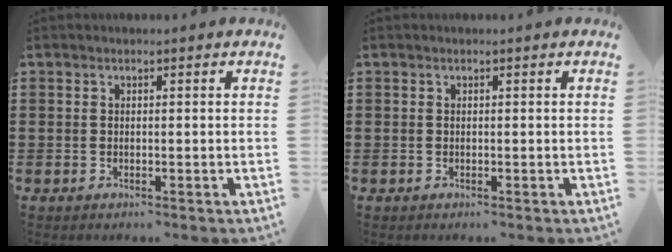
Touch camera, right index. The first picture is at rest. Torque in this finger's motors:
{"motor_torque": [-0.16, 0.16, 0.00, 0.00]}